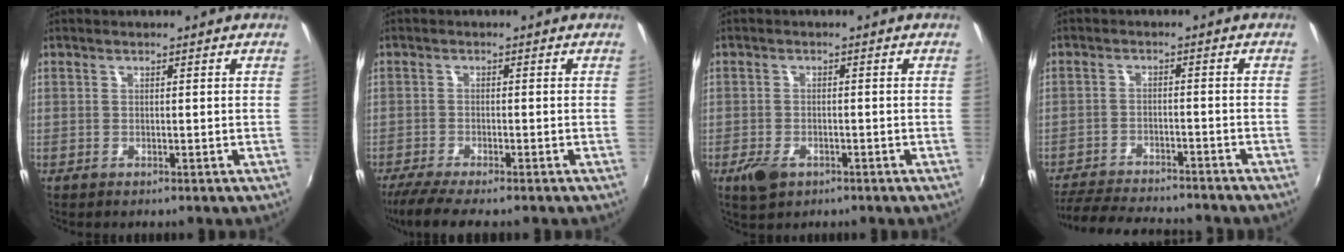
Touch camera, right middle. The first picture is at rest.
{"total": 6.8, "force": [-5.6, 0.6, 3.7], "torque": [-0.092, -0.027, -0.099]}
{"total": 4.9, "force": [-2.7, 2.8, 2.9], "torque": [-0.073, -0.010, -0.047]}
{"total": 15.3, "force": [-13.7, 2.9, 6.3], "torque": [-0.136, -0.022, -0.205]}